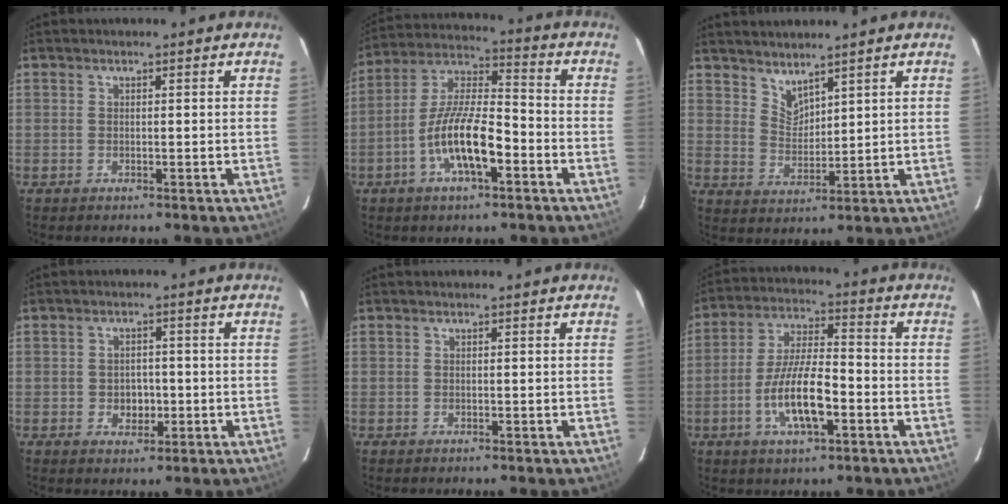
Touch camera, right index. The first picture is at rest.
{"total": 13.1, "force": [-5.3, 3.9, 11.3], "torque": [-0.227, 0.002, -0.100]}
{"total": 4.5, "force": [4.0, 1.4, 1.4], "torque": [-0.022, -0.005, 0.078]}
{"total": 3.7, "force": [-0.8, 3.0, 1.9], "torque": [-0.034, 0.006, -0.007]}
{"total": 0.0}
{"total": 11.6, "force": [-4.2, 3.4, 10.2], "torque": [-0.205, -0.002, -0.075]}